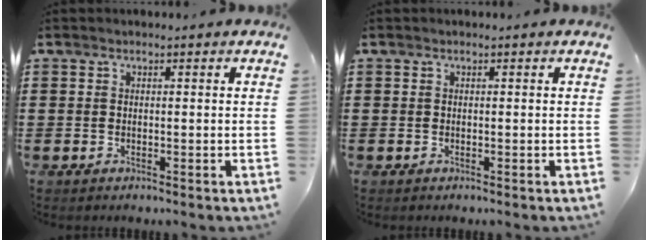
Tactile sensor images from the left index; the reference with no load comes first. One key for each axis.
{"total": 0.0}